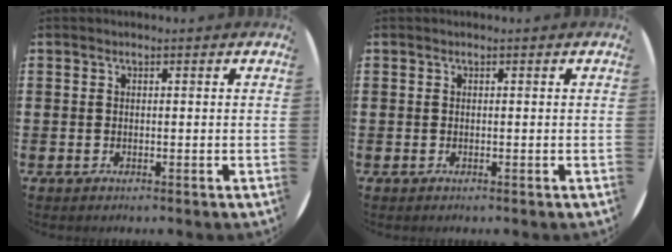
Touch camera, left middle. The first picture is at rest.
{"total": 0.0}